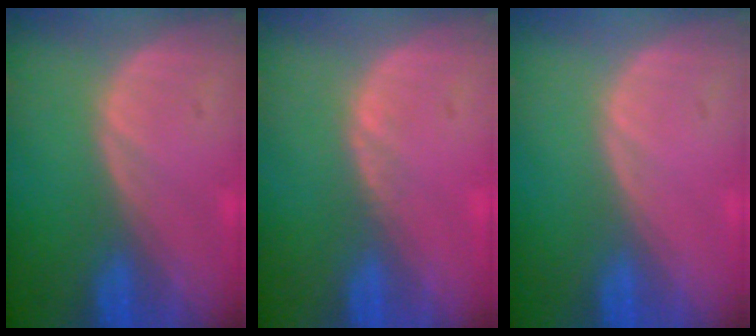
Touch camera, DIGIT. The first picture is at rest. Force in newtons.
{"total": 0.7, "press": 0.6, "slide": 0.3}
{"total": 0.0}